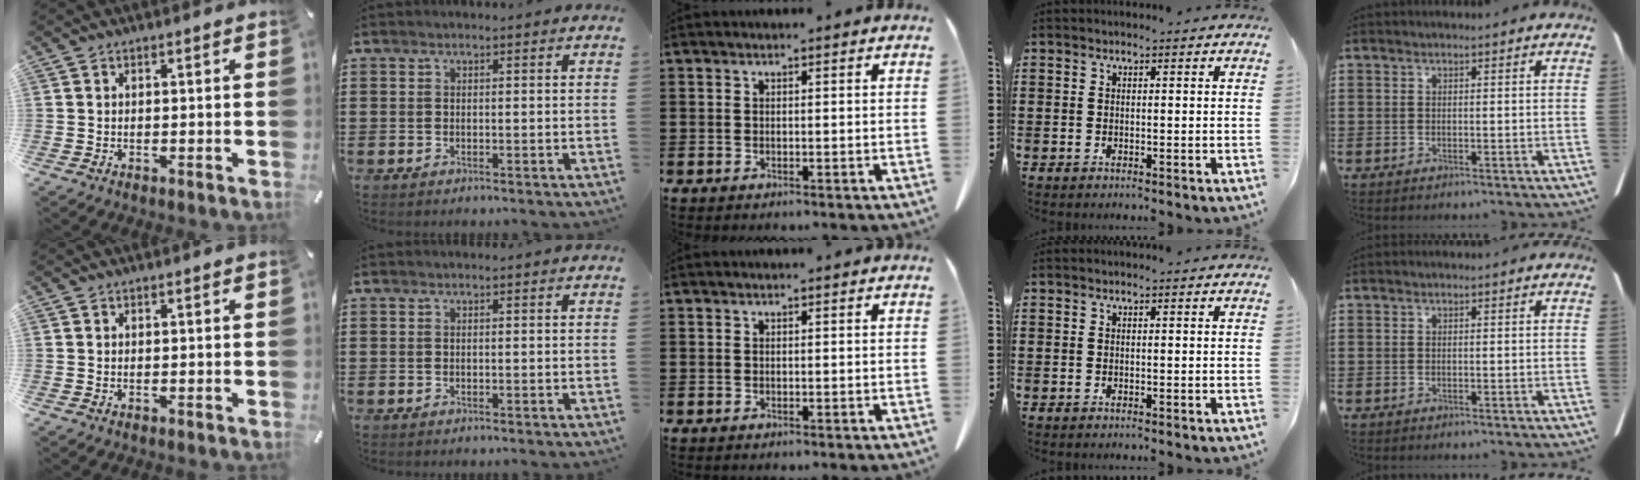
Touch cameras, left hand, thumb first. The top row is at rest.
{}